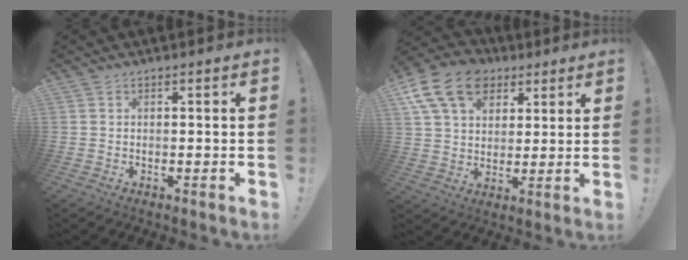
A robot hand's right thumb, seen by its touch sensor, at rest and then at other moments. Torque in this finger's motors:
{"motor_torque": [0.56, 1.05, 0.83, -0.15, 0.10]}